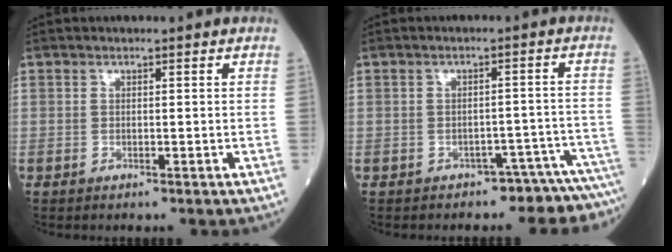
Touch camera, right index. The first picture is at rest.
{"total": 7.4, "force": [-7.2, 1.7, 0.2], "torque": [0.019, 0.043, -0.073]}